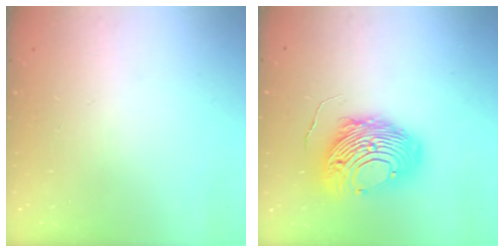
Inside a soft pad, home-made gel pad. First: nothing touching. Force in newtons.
{"total": 14.7, "press": 14.6, "slide": 1.4}